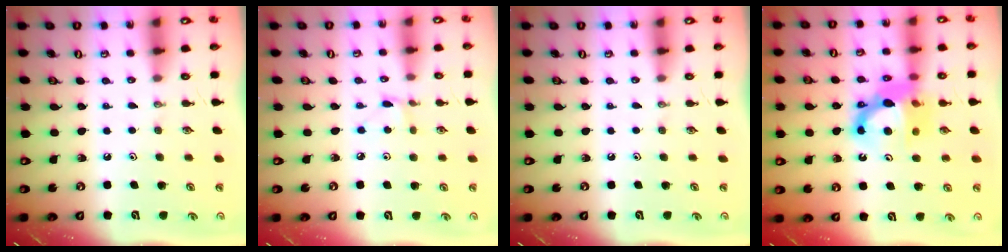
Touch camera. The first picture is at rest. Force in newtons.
{"total": 2.8, "press": 2.8, "slide": 0.4}
{"total": 0.0}
{"total": 12.4, "press": 12.3, "slide": 1.6}